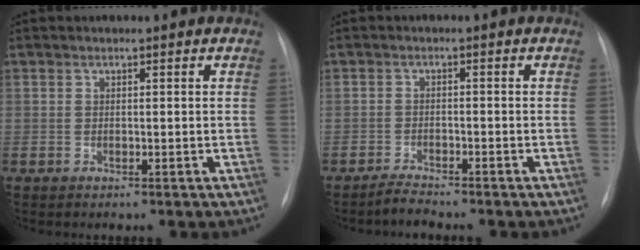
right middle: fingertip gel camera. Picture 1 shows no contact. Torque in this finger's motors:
{"motor_torque": [0.16, -0.12, 0.02, 0.02]}